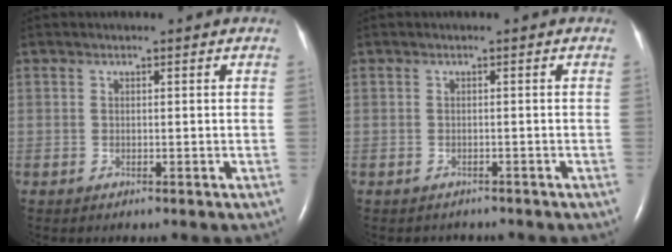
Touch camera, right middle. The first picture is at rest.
{"total": 2.3, "force": [-2.1, 1.0, 0.3], "torque": [-0.010, -0.002, -0.024]}